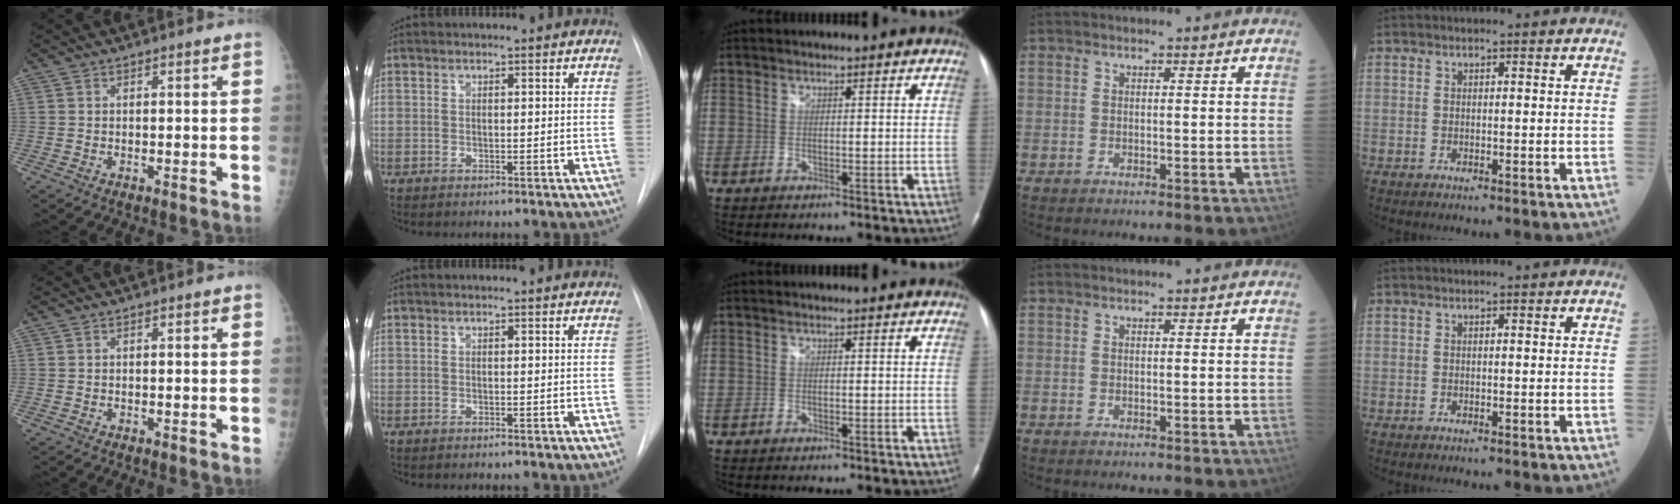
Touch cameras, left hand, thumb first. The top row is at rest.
{}